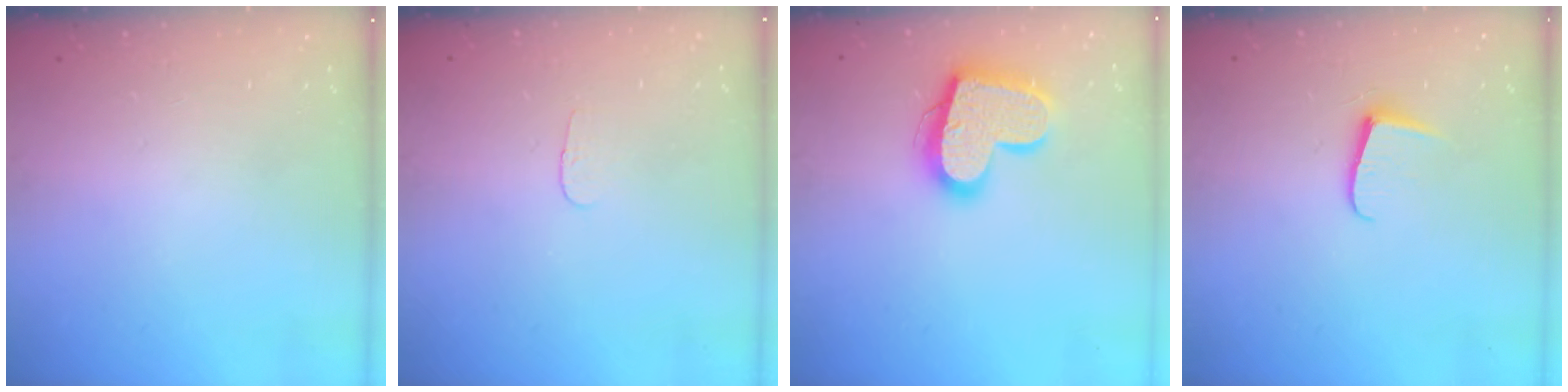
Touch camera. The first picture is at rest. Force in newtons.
{"total": 2.8, "press": 2.8, "slide": 0.3}
{"total": 18.3, "press": 18.2, "slide": 1.4}
{"total": 5.9, "press": 5.9, "slide": 0.6}